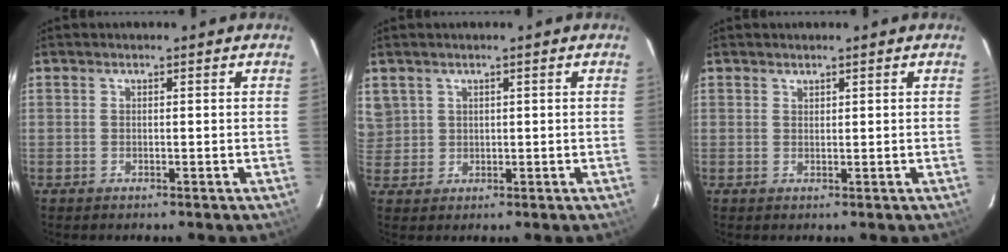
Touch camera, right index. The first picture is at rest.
{"total": 5.1, "force": [2.2, 4.6, 0.8], "torque": [-0.010, 0.011, 0.054]}
{"total": 0.7, "force": [0.6, 0.3, 0.0], "torque": [0.000, 0.001, 0.013]}